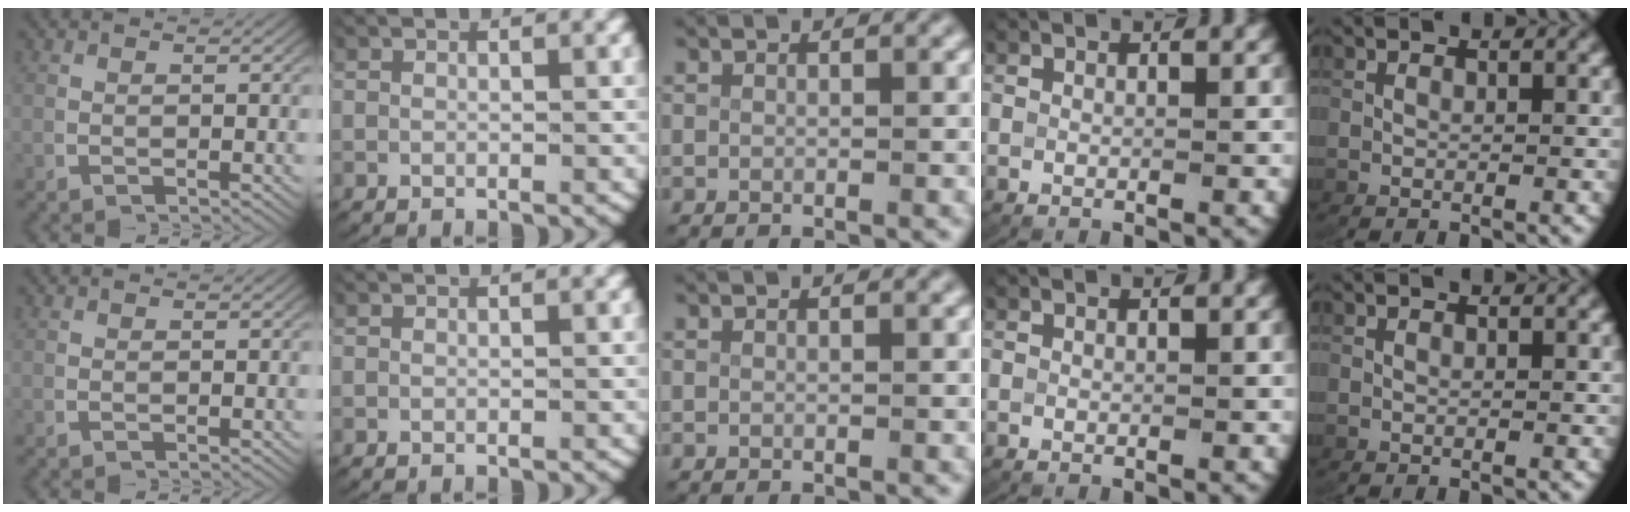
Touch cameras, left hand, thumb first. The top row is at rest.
{}